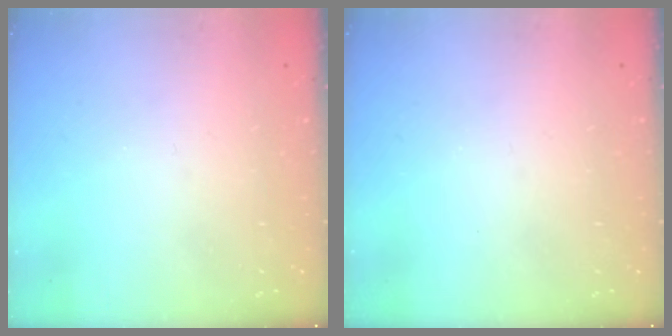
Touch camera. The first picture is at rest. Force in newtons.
{"total": 0.0}